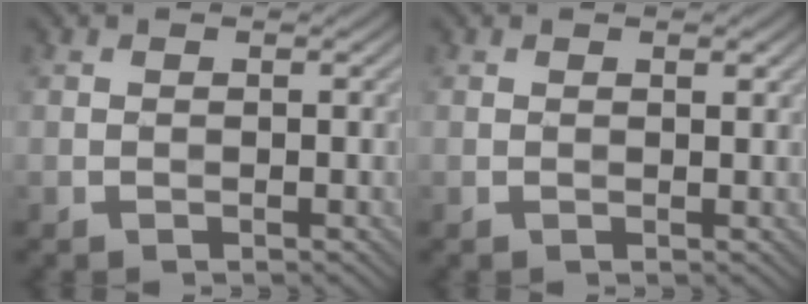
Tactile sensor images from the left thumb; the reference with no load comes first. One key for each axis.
{"total": 0.7, "fx": 0.4, "fy": 0.2, "fz": 0.5, "tx": -0.007, "ty": -0.002, "tz": 0.006}